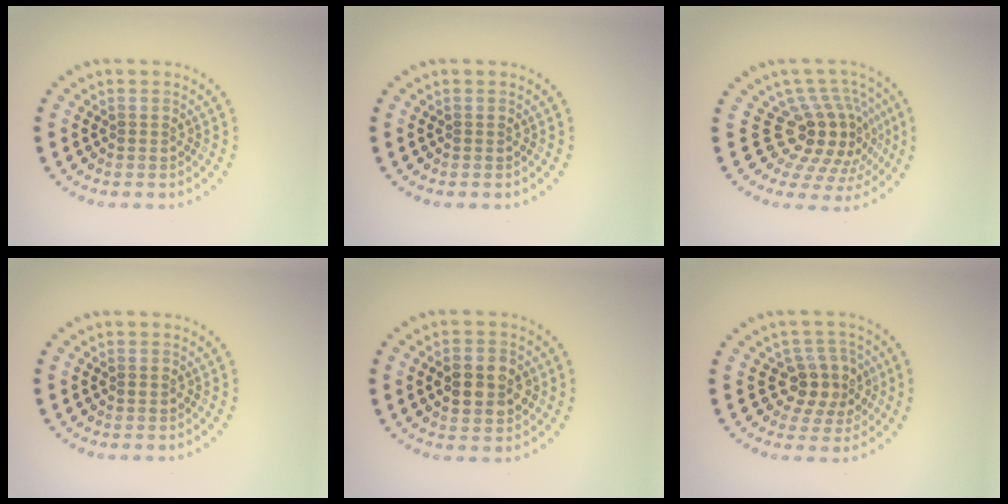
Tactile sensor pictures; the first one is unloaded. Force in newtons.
{"total": 0.0}
{"total": 5.5, "press": 4.0, "slide": 3.7}
{"total": 0.6, "press": 0.6, "slide": 0.0}
{"total": 4.9, "press": 4.9, "slide": 0.1}
{"total": 3.7, "press": 3.3, "slide": 1.6}